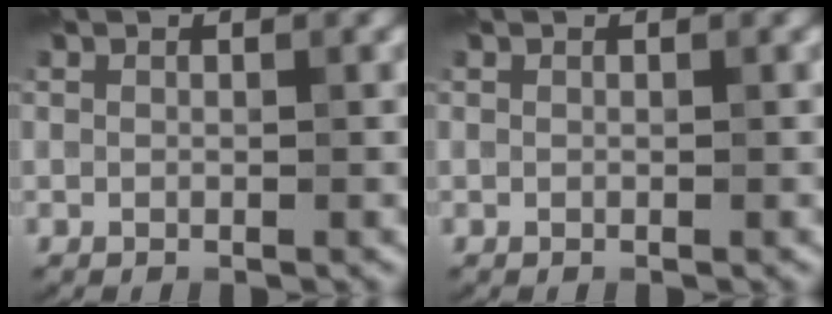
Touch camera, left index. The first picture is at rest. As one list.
[{"total": 0.0}]